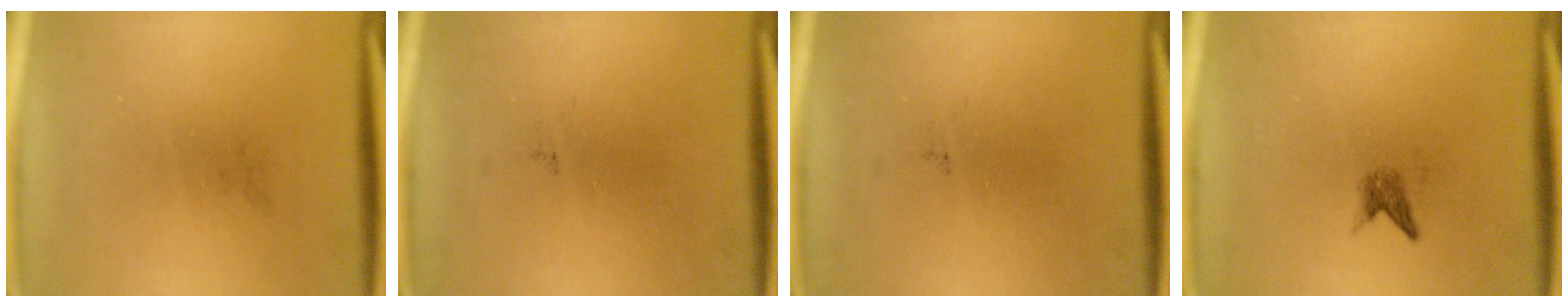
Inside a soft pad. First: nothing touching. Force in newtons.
{"total": 0.0}
{"total": 0.0}
{"total": 1.3}